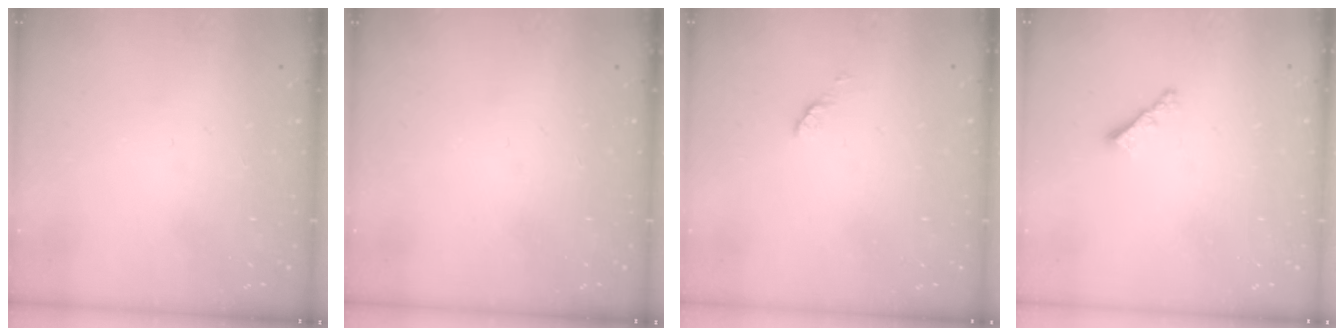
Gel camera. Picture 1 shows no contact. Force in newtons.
{"total": 0.0}
{"total": 2.8, "press": 2.7, "slide": 0.4}
{"total": 2.2, "press": 2.2, "slide": 0.5}